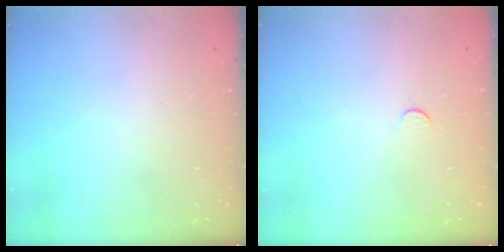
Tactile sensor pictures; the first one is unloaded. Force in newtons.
{"total": 3.0, "press": 3.0, "slide": 0.3}